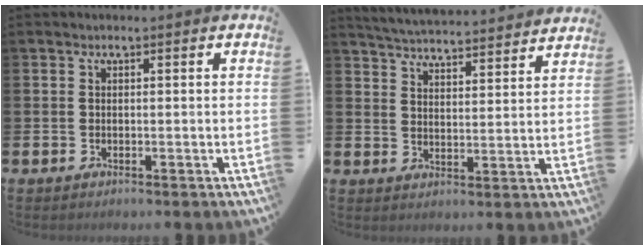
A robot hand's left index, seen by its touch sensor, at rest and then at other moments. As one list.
[{"total": 5.2, "force": [5.2, 0.1, 0.4], "torque": [-0.034, -0.040, 0.091]}]